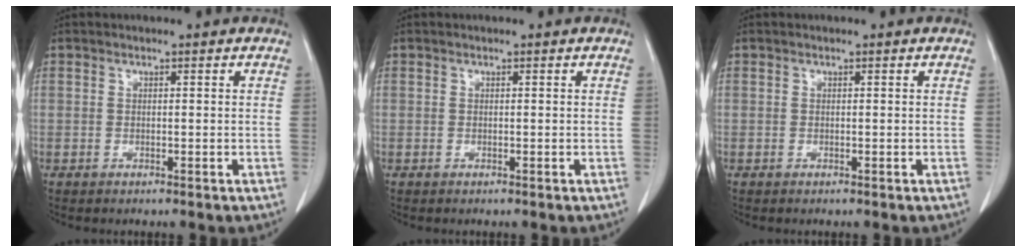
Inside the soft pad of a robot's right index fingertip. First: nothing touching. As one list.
[{"total": 0.0}, {"total": 0.0}]